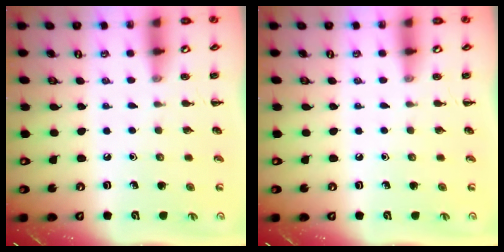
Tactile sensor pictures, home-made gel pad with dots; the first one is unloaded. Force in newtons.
{"total": 0.0}